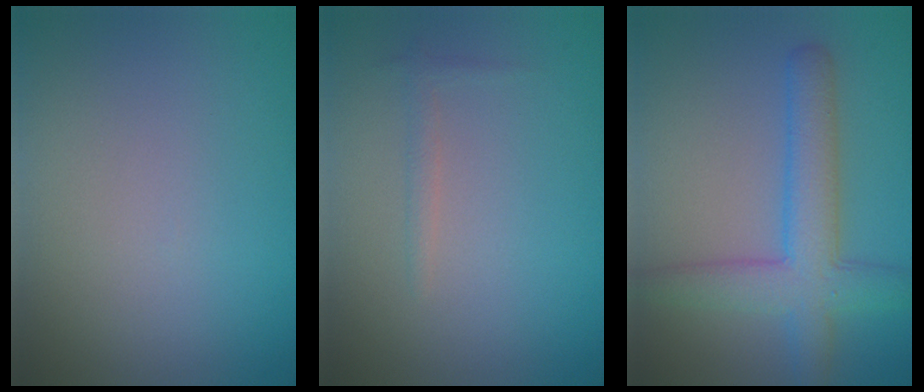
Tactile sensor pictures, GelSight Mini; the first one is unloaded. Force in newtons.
{"total": 0.9, "press": 0.9, "slide": 0.1}
{"total": 5.3, "press": 5.3, "slide": 0.2}